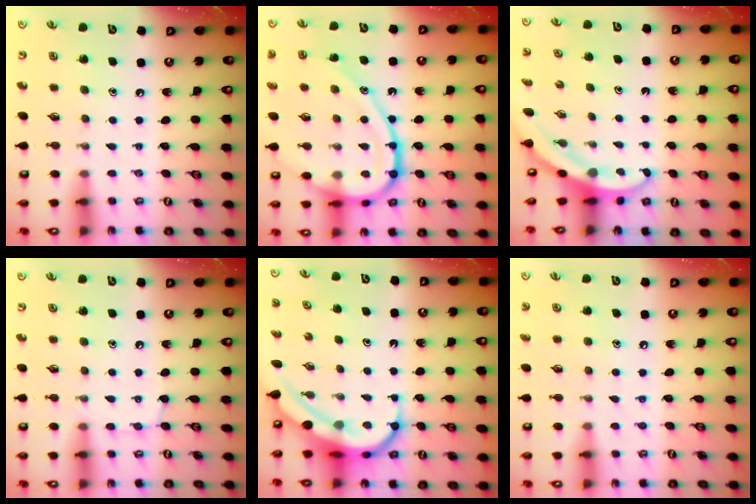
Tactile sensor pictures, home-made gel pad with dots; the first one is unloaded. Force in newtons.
{"total": 20.8, "press": 20.8, "slide": 1.5}
{"total": 3.1, "press": 3.1, "slide": 0.2}
{"total": 7.2, "press": 7.2, "slide": 0.6}
{"total": 9.8, "press": 9.7, "slide": 1.0}
{"total": 4.4, "press": 4.3, "slide": 0.5}